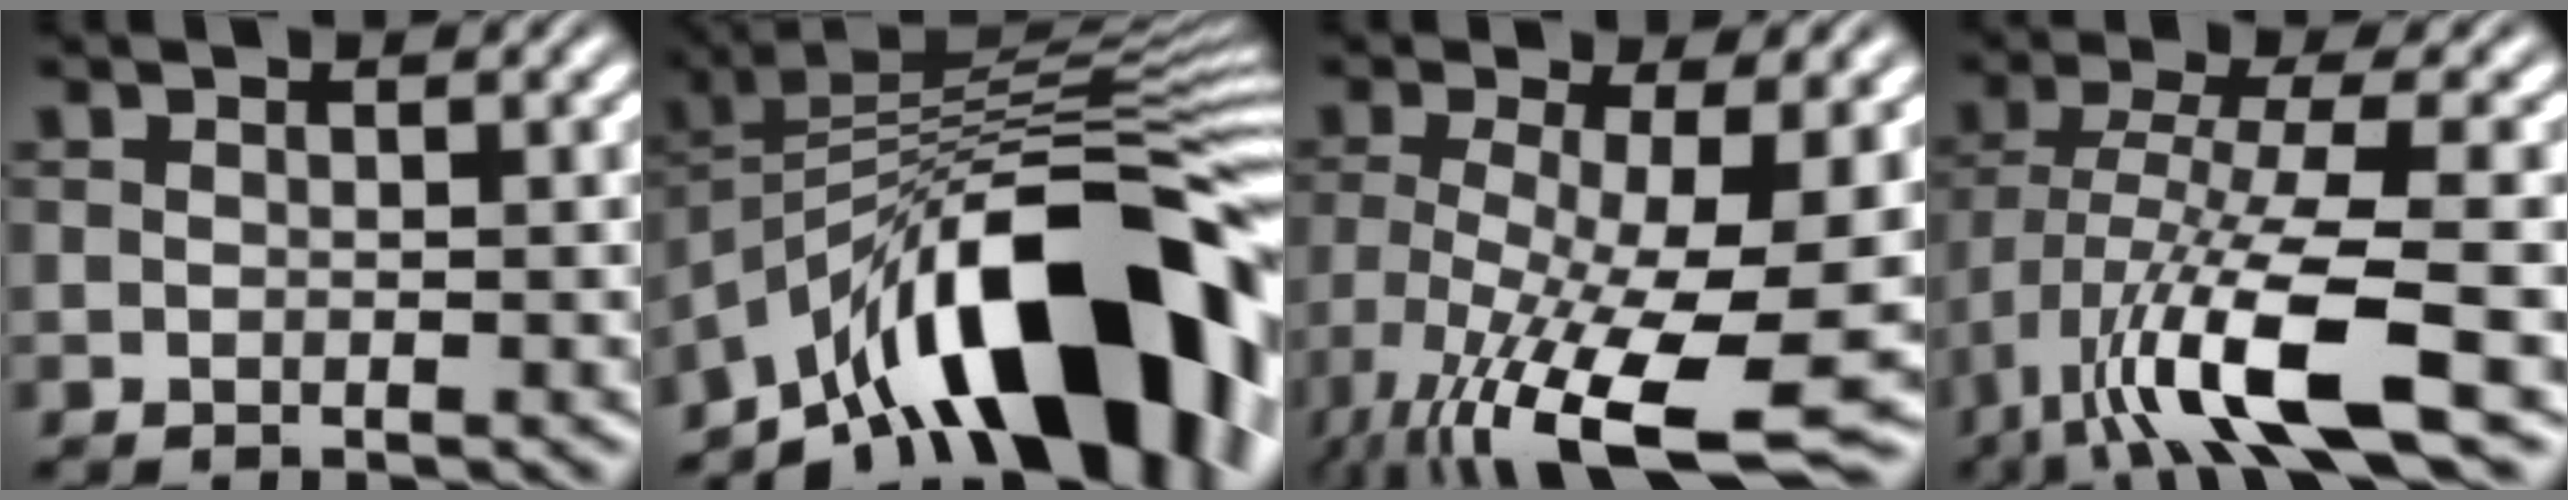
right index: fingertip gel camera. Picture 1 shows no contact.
{"total": 18.0, "force": [-6.7, 8.8, 14.1], "torque": [-0.211, -0.023, -0.092]}
{"total": 11.6, "force": [-5.7, 4.3, 9.1], "torque": [-0.168, -0.070, -0.054]}
{"total": 8.4, "force": [-3.5, 2.0, 7.3], "torque": [-0.147, -0.040, -0.032]}